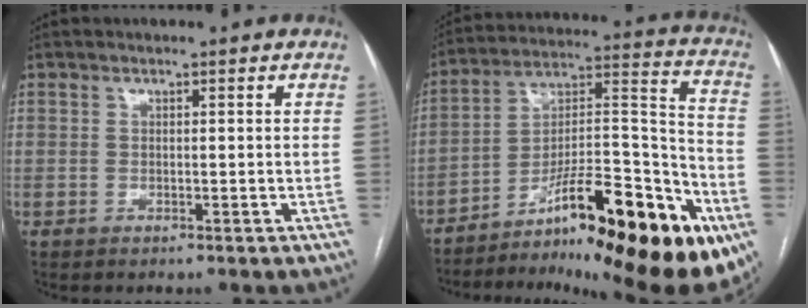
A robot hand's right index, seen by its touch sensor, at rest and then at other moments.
{"total": 28.5, "force": [-15.9, 5.2, 23.1], "torque": [-0.271, 0.014, -0.240]}